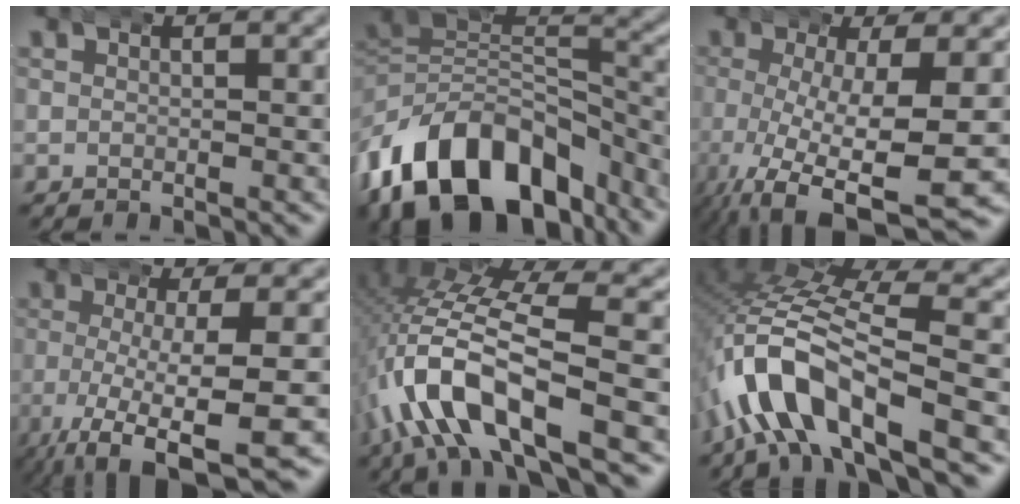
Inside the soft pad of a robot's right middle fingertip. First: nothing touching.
{"total": 16.7, "force": [-8.3, 10.9, 9.5], "torque": [-0.179, -0.058, -0.109]}
{"total": 8.3, "force": [-2.7, 3.0, 7.3], "torque": [-0.147, -0.033, -0.019]}
{"total": 8.7, "force": [-5.2, 2.4, 6.6], "torque": [-0.128, -0.035, -0.060]}
{"total": 8.6, "force": [-1.2, 3.9, 7.6], "torque": [-0.180, -0.008, -0.017]}
{"total": 8.4, "force": [-1.3, 4.7, 6.9], "torque": [-0.171, -0.009, -0.022]}